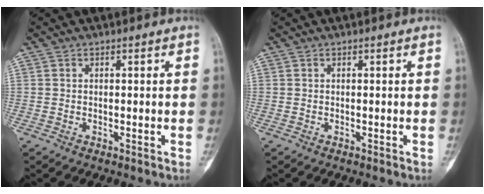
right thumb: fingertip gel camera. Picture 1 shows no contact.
{"total": 0.0}